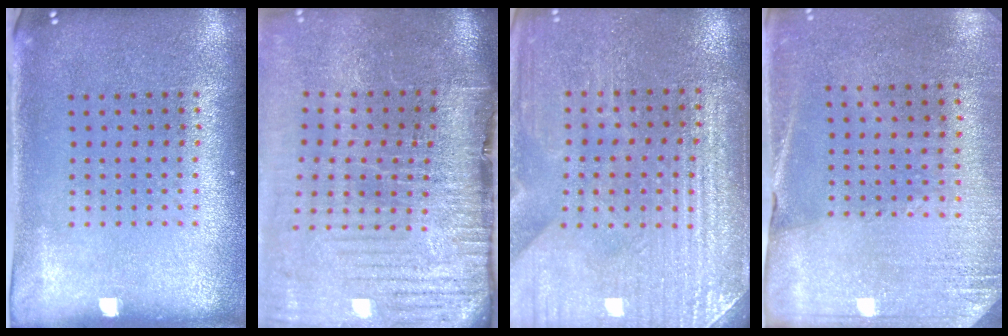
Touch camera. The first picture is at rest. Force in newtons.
{"total": 4.7, "press": 3.8, "slide": 2.8}
{"total": 3.3, "press": 3.3, "slide": 0.2}
{"total": 2.6, "press": 2.4, "slide": 1.1}